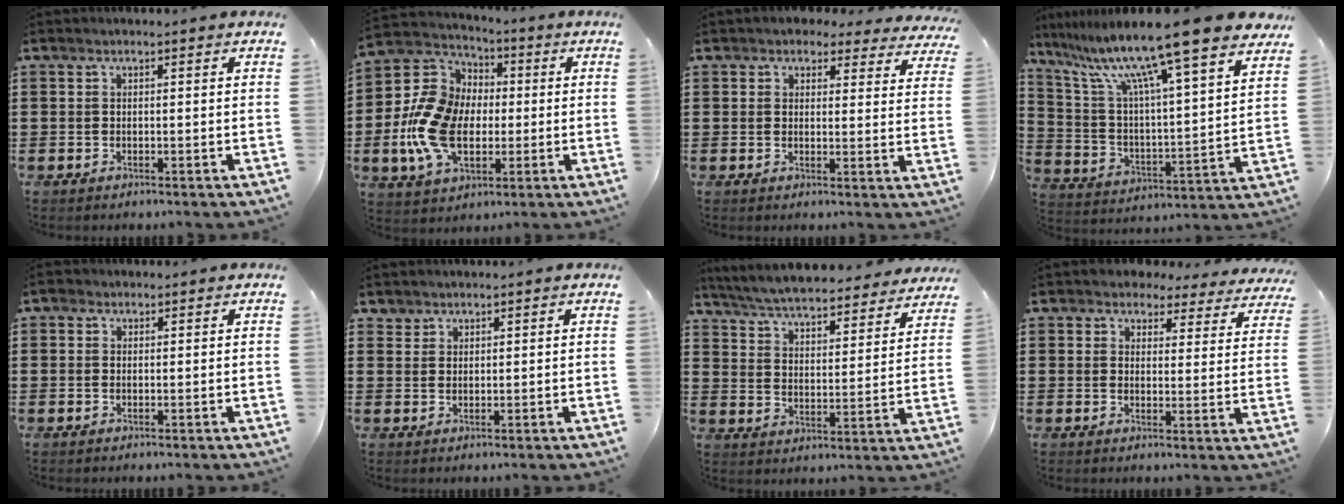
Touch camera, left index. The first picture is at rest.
{"total": 13.2, "force": [-2.4, 9.2, 9.2], "torque": [-0.237, 0.010, -0.052]}
{"total": 3.1, "force": [2.9, 1.0, 0.6], "torque": [-0.016, -0.008, 0.051]}
{"total": 12.7, "force": [10.5, -0.8, 7.2], "torque": [-0.168, -0.075, 0.168]}
{"total": 0.8, "force": [0.1, 0.7, 0.4], "torque": [-0.010, 0.005, 0.001]}
{"total": 1.7, "force": [1.5, 0.7, 0.0], "torque": [-0.003, 0.001, 0.032]}
{"total": 5.7, "force": [5.5, -0.2, 1.3], "torque": [-0.050, -0.039, 0.093]}
{"total": 3.7, "force": [3.5, 1.1, 0.5], "torque": [-0.029, -0.012, 0.062]}